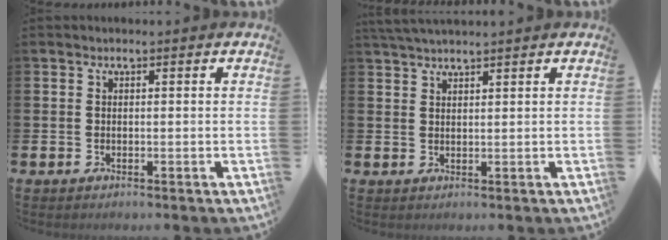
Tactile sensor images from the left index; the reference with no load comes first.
{"total": 2.4, "force": [2.3, -0.1, 0.4], "torque": [-0.018, -0.003, 0.045]}